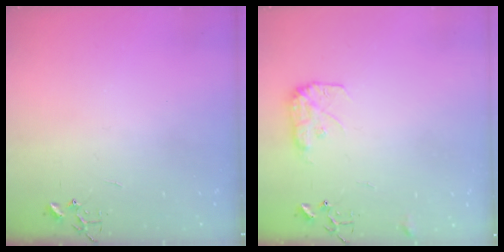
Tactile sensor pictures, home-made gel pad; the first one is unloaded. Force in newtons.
{"total": 9.2, "press": 9.2, "slide": 0.3}